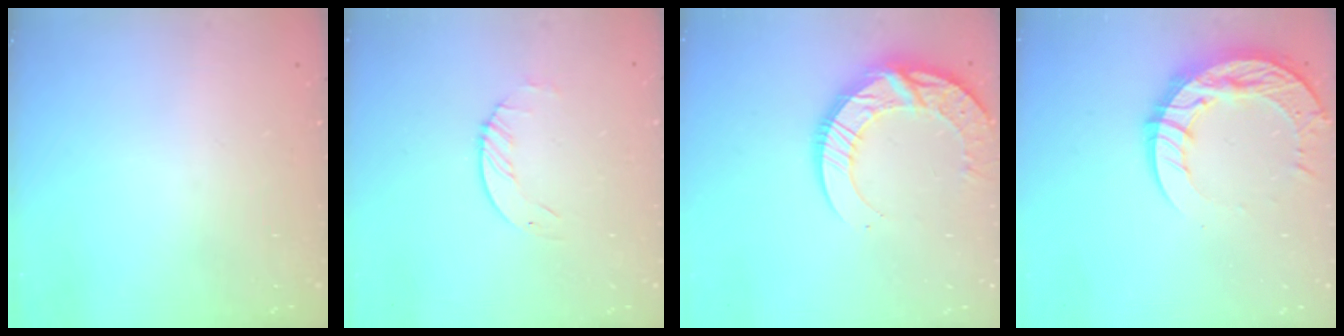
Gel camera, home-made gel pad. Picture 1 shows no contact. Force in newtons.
{"total": 1.6, "press": 1.6, "slide": 0.2}
{"total": 14.6, "press": 14.6, "slide": 1.2}
{"total": 14.0, "press": 14.0, "slide": 1.3}